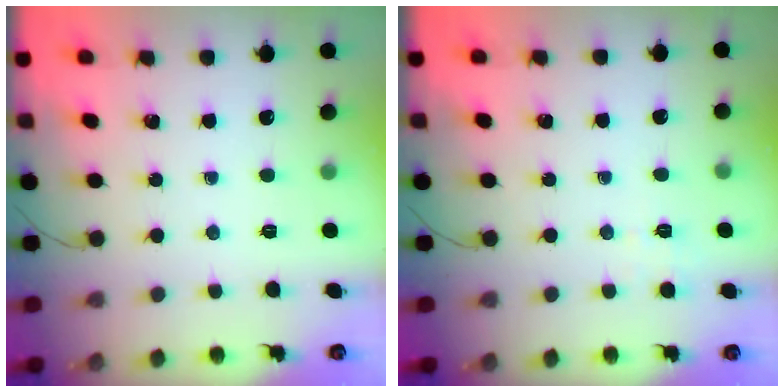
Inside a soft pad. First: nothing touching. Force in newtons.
{"total": 2.2, "press": 1.7, "slide": 1.5}